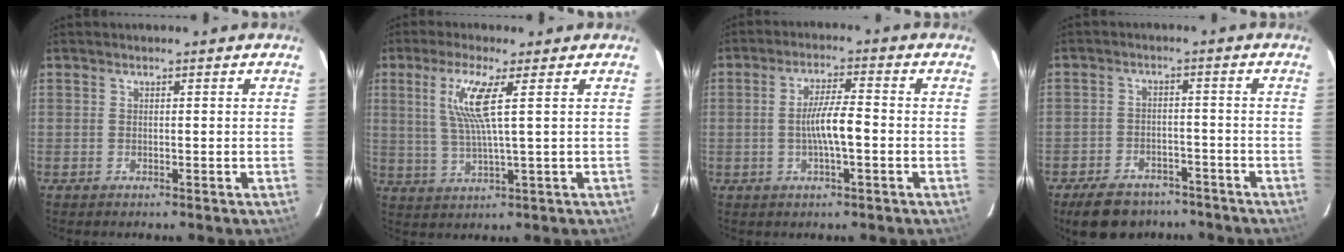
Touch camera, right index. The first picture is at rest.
{"total": 7.9, "force": [2.6, -0.2, 7.5], "torque": [-0.150, -0.004, 0.054]}
{"total": 6.2, "force": [-1.3, 0.7, 6.0], "torque": [-0.110, 0.002, -0.021]}
{"total": 12.3, "force": [-9.5, 6.2, 4.6], "torque": [-0.116, 0.009, -0.130]}